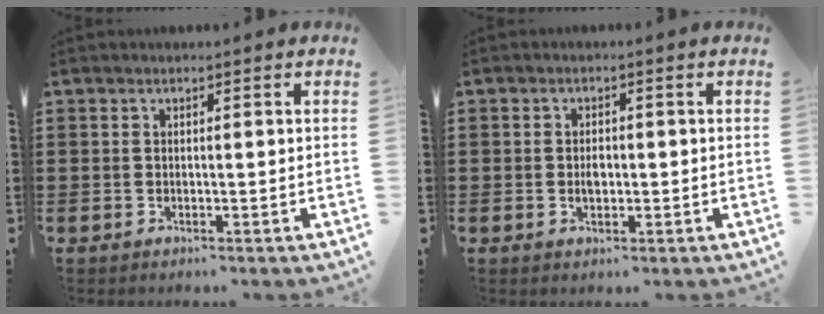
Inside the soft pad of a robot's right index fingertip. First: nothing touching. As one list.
[{"total": 2.0, "force": [-0.2, 1.2, 1.6], "torque": [-0.032, 0.005, -0.005]}]